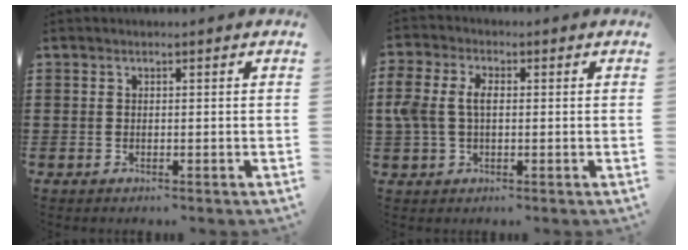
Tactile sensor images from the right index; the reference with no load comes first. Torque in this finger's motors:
{"motor_torque": [1.11, 0.10, 0.22, 0.14]}